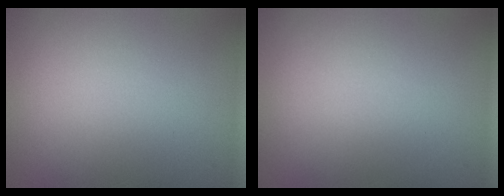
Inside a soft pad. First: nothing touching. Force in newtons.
{"total": 0.0}